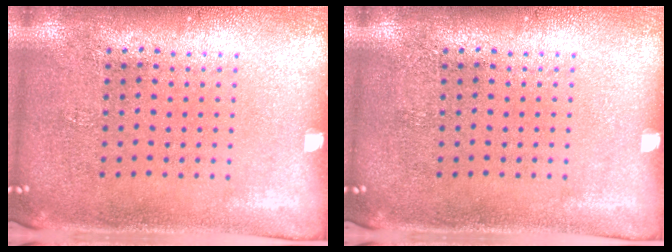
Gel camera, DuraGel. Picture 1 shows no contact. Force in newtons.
{"total": 0.0}